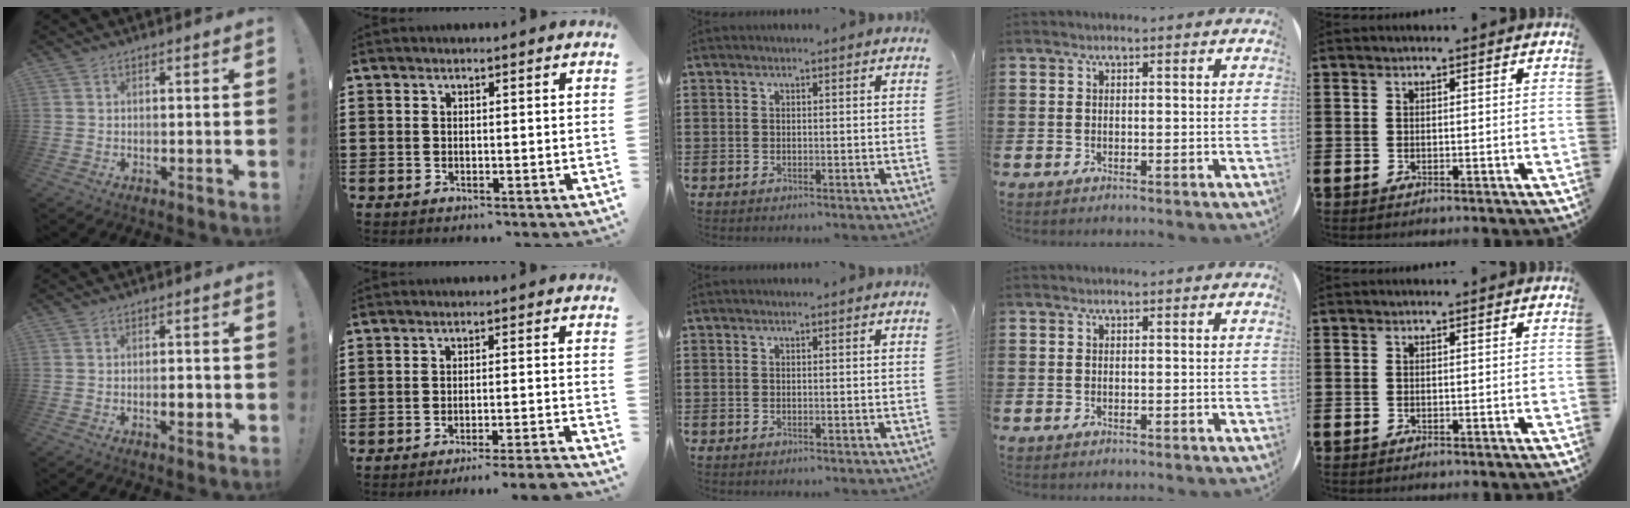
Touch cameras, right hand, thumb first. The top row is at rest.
{"thumb": {"total": 3.2, "force": [-1.0, 1.1, 2.8], "torque": [-0.031, 0.000, -0.020]}, "index": {"total": 3.1, "force": [-2.8, -0.7, 0.9], "torque": [-0.015, -0.005, -0.057]}}